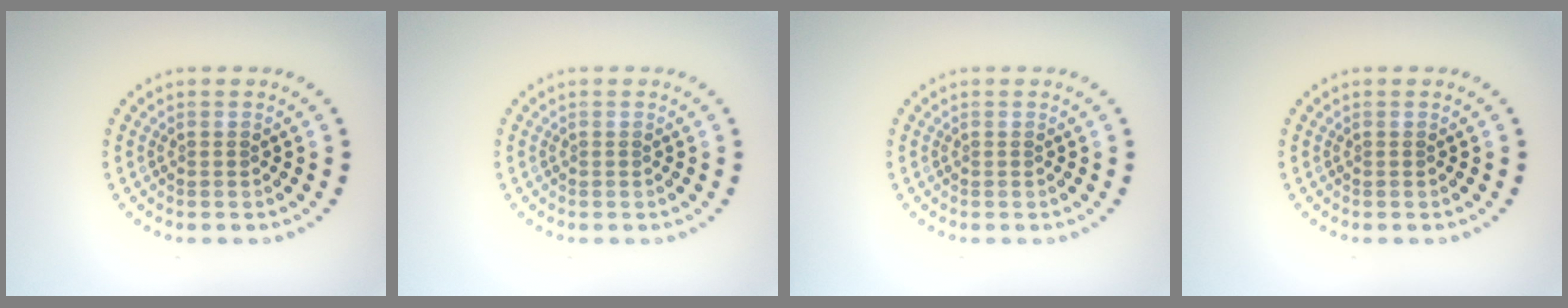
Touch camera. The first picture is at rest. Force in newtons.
{"total": 0.0}
{"total": 0.0}
{"total": 0.0}